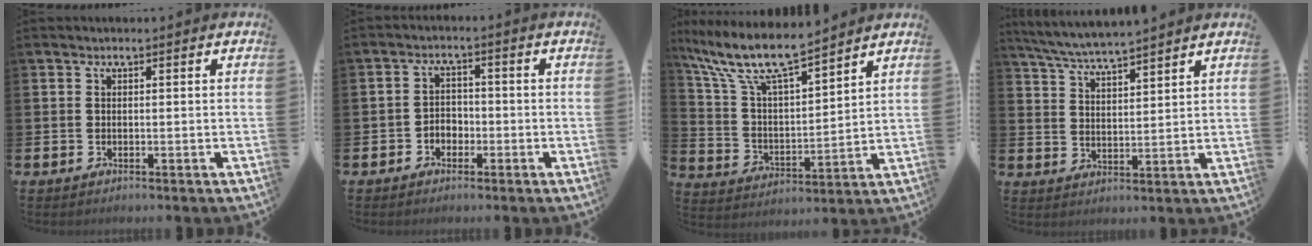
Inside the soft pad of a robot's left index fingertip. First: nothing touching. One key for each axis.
{"total": 2.5, "fx": -1.6, "fy": 1.8, "fz": 0.6, "tx": -0.024, "ty": 0.011, "tz": -0.035}
{"total": 10.5, "fx": 9.3, "fy": 1.9, "fz": 4.6, "tx": -0.132, "ty": -0.053, "tz": 0.162}
{"total": 5.2, "fx": 5.1, "fy": -0.1, "fz": 1.0, "tx": -0.044, "ty": -0.027, "tz": 0.091}